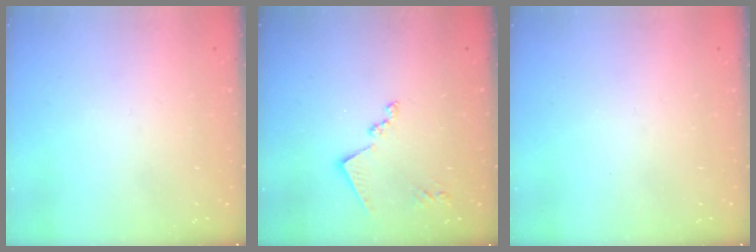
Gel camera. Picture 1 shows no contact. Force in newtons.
{"total": 10.3, "press": 10.3, "slide": 0.5}
{"total": 0.0}